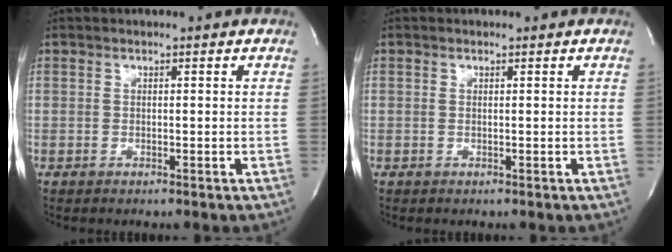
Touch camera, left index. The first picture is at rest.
{"total": 0.0}